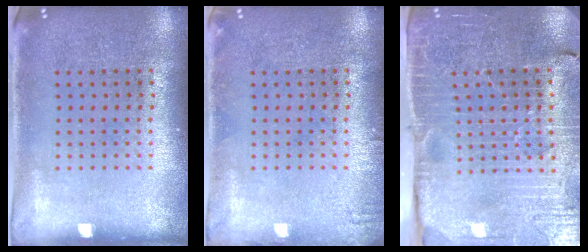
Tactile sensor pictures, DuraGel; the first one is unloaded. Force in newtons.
{"total": 0.8, "press": 0.8, "slide": 0.1}
{"total": 3.6, "press": 3.6, "slide": 0.6}